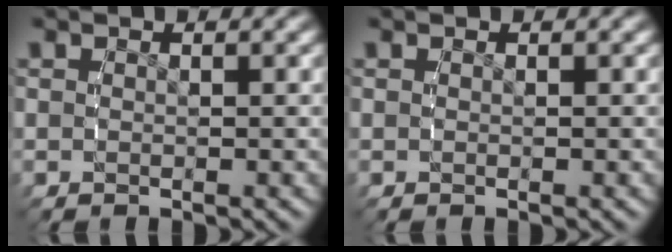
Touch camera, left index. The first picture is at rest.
{"total": 0.0}